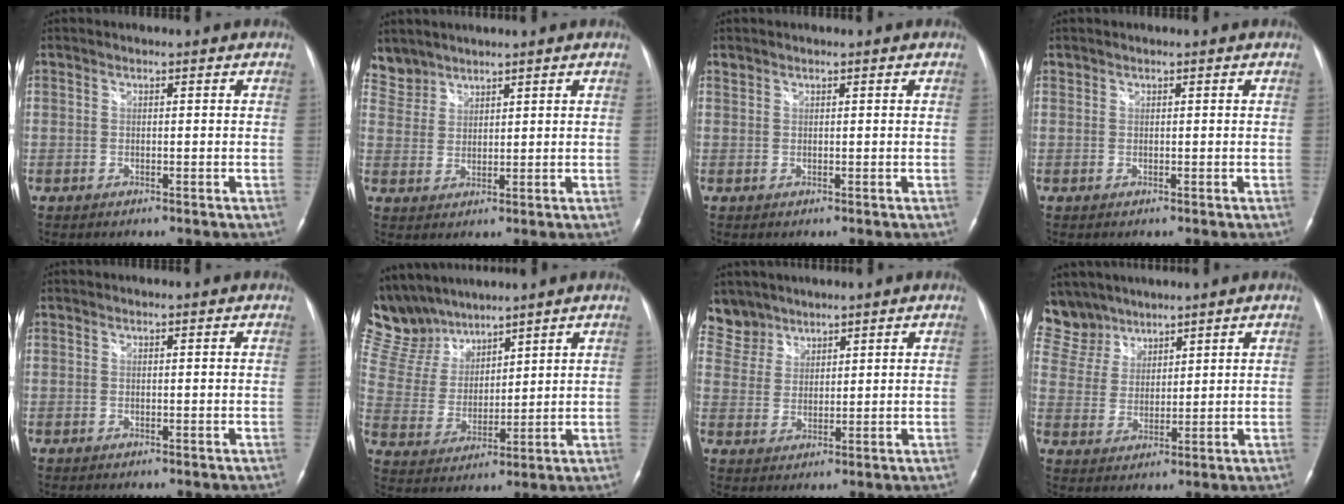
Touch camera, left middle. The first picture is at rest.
{"total": 4.4, "force": [4.0, 1.9, -0.5], "torque": [0.014, 0.008, 0.086]}
{"total": 0.6, "force": [0.6, 0.3, 0.0], "torque": [-0.002, 0.007, 0.011]}
{"total": 0.0}
{"total": 0.0}
{"total": 11.9, "force": [10.9, 4.2, 2.6], "torque": [-0.071, 0.022, 0.226]}
{"total": 5.7, "force": [4.8, 3.1, -0.5], "torque": [0.016, 0.006, 0.099]}
{"total": 8.4, "force": [7.2, 4.4, 0.1], "torque": [-0.008, 0.012, 0.153]}